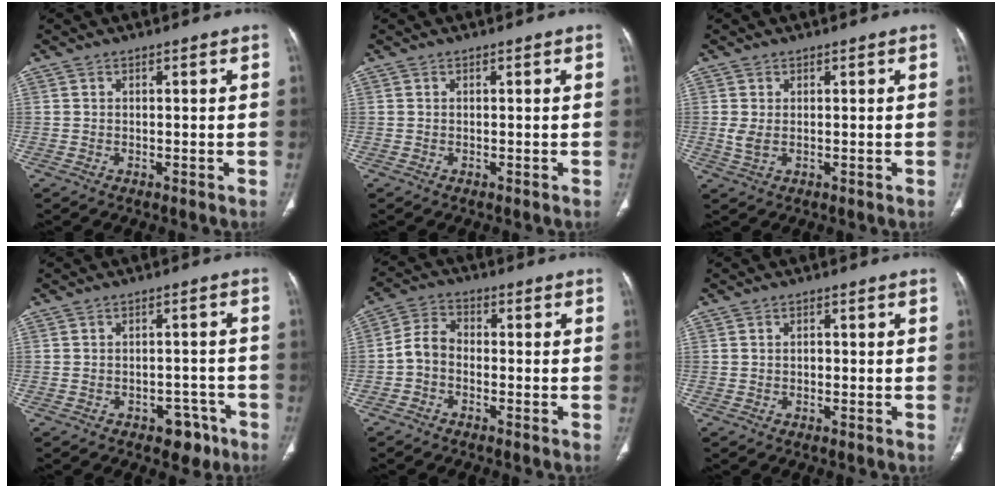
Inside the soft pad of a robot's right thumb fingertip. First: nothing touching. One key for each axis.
{"total": 0.0}
{"total": 2.2, "fx": 0.1, "fy": 1.3, "fz": 1.8, "tx": -0.046, "ty": -0.005, "tz": 0.007}
{"total": 5.0, "fx": -3.1, "fy": 3.3, "fz": 2.1, "tx": -0.001, "ty": 0.029, "tz": -0.036}
{"total": 5.0, "fx": -1.6, "fy": 3.4, "fz": 3.2, "tx": -0.055, "ty": 0.021, "tz": -0.043}
{"total": 1.0, "fx": -0.1, "fy": 0.8, "fz": 0.7, "tx": -0.008, "ty": 0.002, "tz": -0.003}